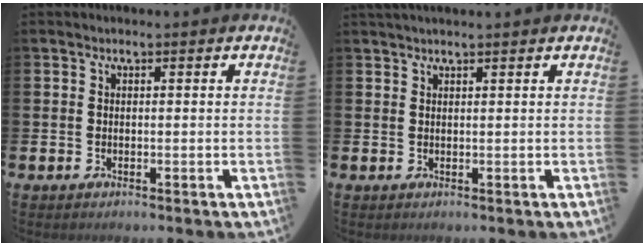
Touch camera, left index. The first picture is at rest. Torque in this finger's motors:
{"motor_torque": [0.90, -1.24, 0.14, 0.02]}